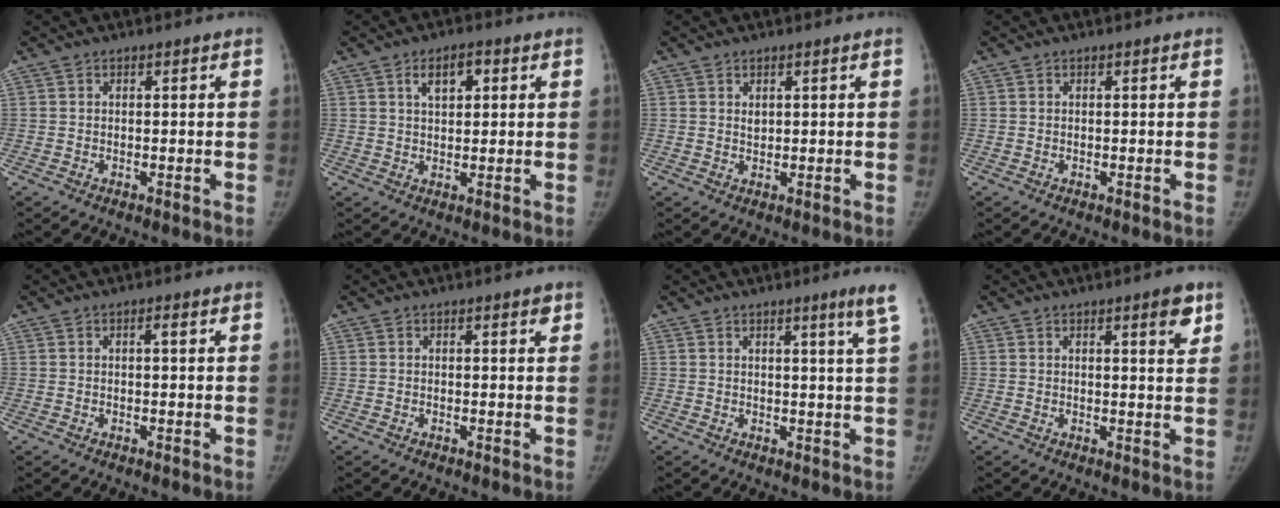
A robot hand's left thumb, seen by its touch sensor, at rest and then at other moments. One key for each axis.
{"total": 4.8, "fx": 2.0, "fy": 2.5, "fz": 3.5, "tx": -0.046, "ty": 0.001, "tz": 0.033}
{"total": 1.1, "fx": 0.6, "fy": 0.7, "fz": 0.7, "tx": -0.003, "ty": -0.003, "tz": 0.011}
{"total": 0.0}
{"total": 0.9, "fx": 0.4, "fy": 0.1, "fz": 0.8, "tx": -0.016, "ty": 0.000, "tz": 0.007}
{"total": 0.8, "fx": 0.5, "fy": 0.3, "fz": 0.6, "tx": -0.008, "ty": -0.001, "tz": 0.006}
{"total": 4.1, "fx": 2.3, "fy": -1.0, "fz": 3.3, "tx": -0.046, "ty": -0.019, "tz": 0.033}
{"total": 4.0, "fx": 2.3, "fy": 0.8, "fz": 3.2, "tx": -0.037, "ty": -0.014, "tz": 0.030}